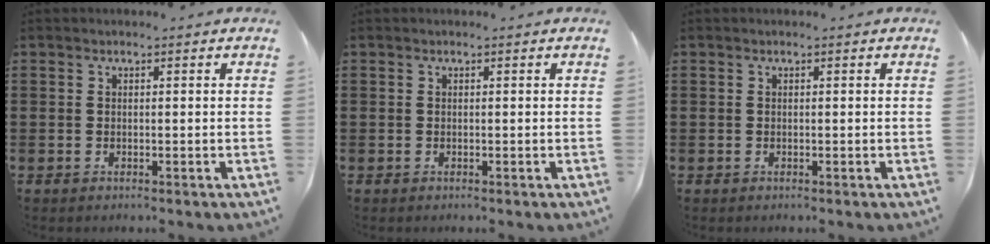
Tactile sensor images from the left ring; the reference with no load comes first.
{"total": 0.0}
{"total": 0.0}